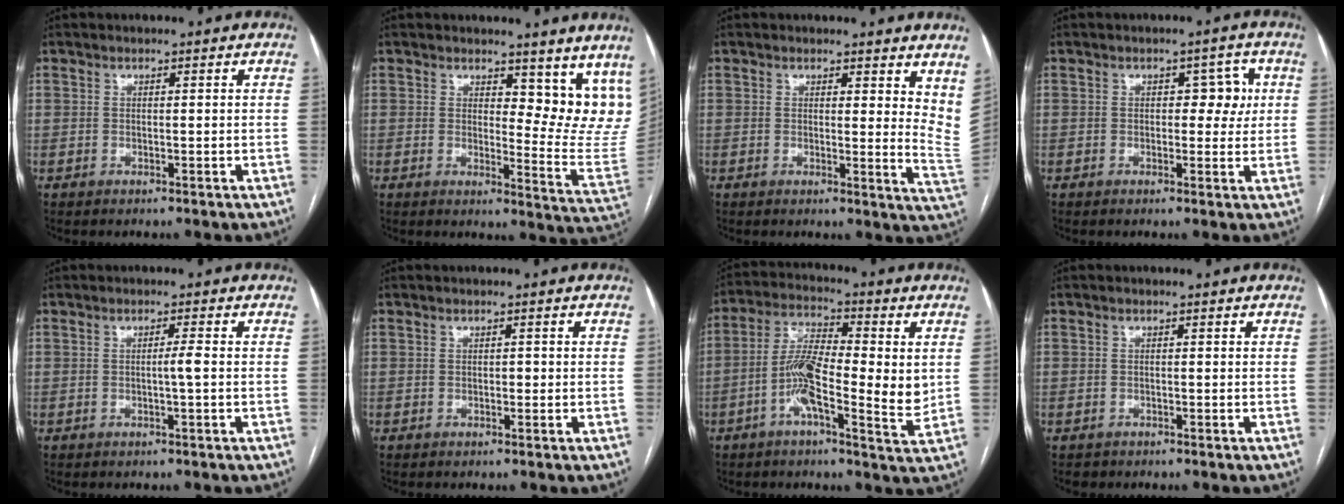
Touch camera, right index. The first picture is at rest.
{"total": 11.9, "force": [9.8, 4.5, 5.2], "torque": [-0.032, -0.035, 0.095]}
{"total": 8.6, "force": [7.0, 2.6, 4.3], "torque": [-0.038, -0.034, 0.055]}
{"total": 4.1, "force": [0.6, 2.3, 3.3], "torque": [-0.035, 0.017, 0.007]}
{"total": 1.5, "force": [-0.3, -0.4, 1.5], "torque": [-0.025, -0.001, -0.004]}
{"total": 0.6, "force": [-0.1, 0.4, 0.4], "torque": [-0.003, 0.002, -0.003]}
{"total": 12.0, "force": [-1.1, 3.0, 11.6], "torque": [-0.210, 0.005, -0.030]}
{"total": 1.2, "force": [-0.8, 0.9, -0.1], "torque": [-0.007, 0.003, -0.014]}